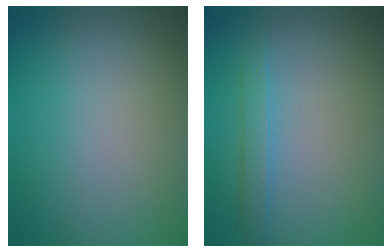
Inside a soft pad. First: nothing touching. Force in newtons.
{"total": 1.5, "press": 1.5, "slide": 0.1}